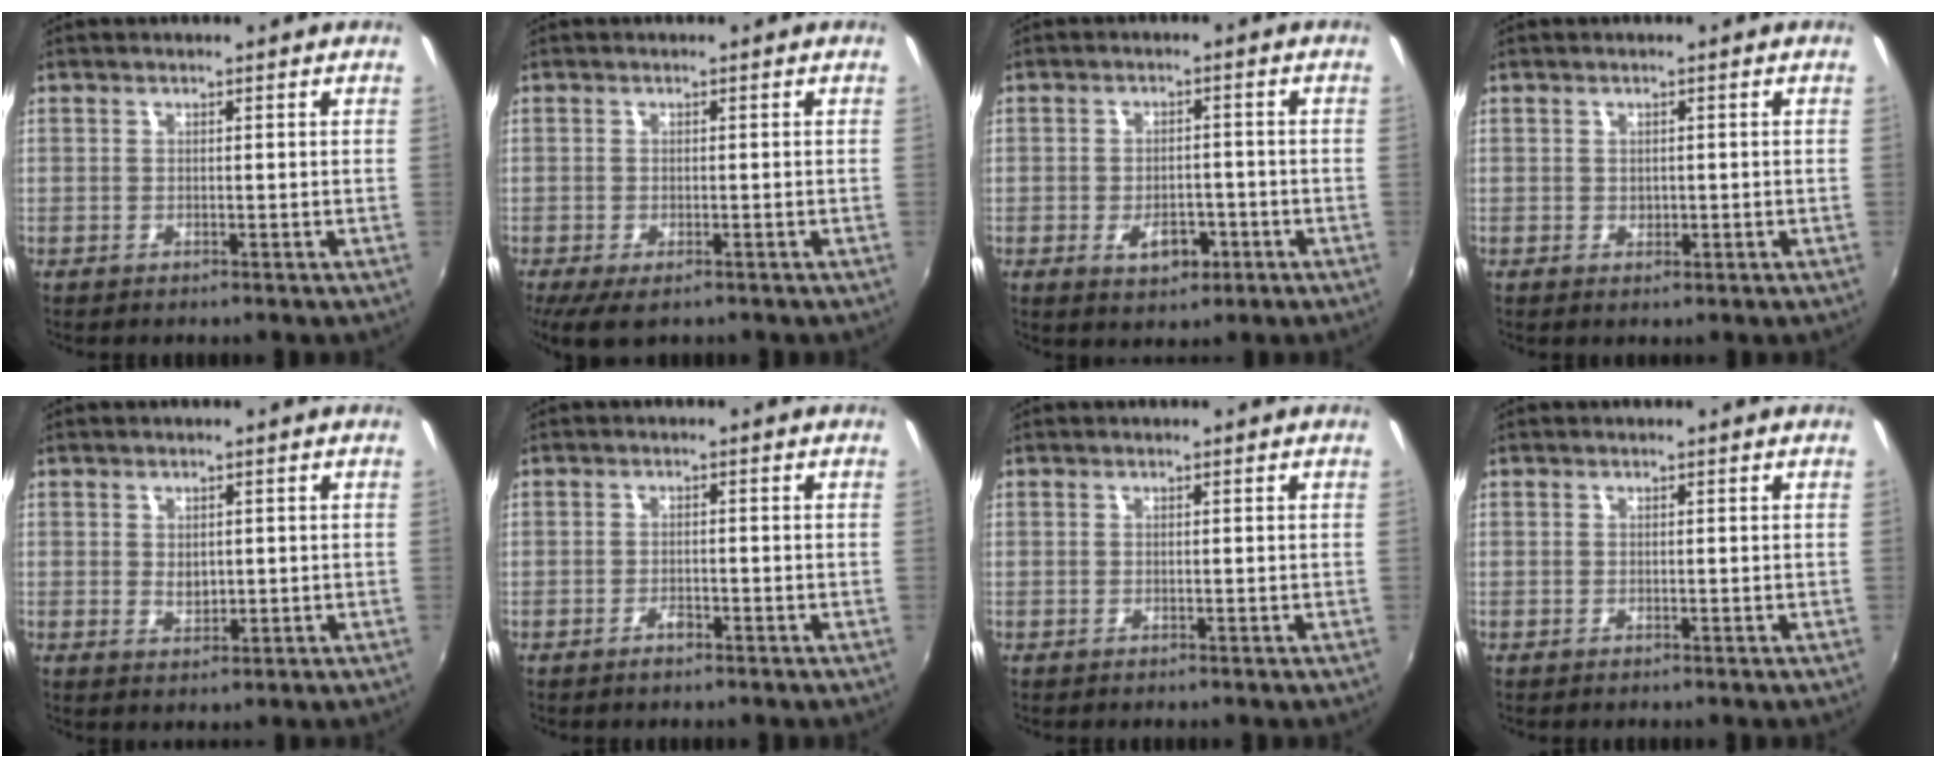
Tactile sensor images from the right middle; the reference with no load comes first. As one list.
[{"total": 5.7, "force": [-3.5, 2.3, 3.8], "torque": [-0.079, -0.029, -0.055]}, {"total": 5.3, "force": [-2.3, 3.4, 3.4], "torque": [-0.066, -0.001, -0.028]}, {"total": 0.9, "force": [0.0, 0.8, 0.4], "torque": [-0.003, -0.001, -0.001]}, {"total": 2.4, "force": [0.2, 1.8, 1.6], "torque": [-0.024, -0.001, 0.004]}, {"total": 1.8, "force": [-1.3, 0.6, 1.0], "torque": [-0.021, -0.001, -0.025]}, {"total": 0.0}, {"total": 0.0}]